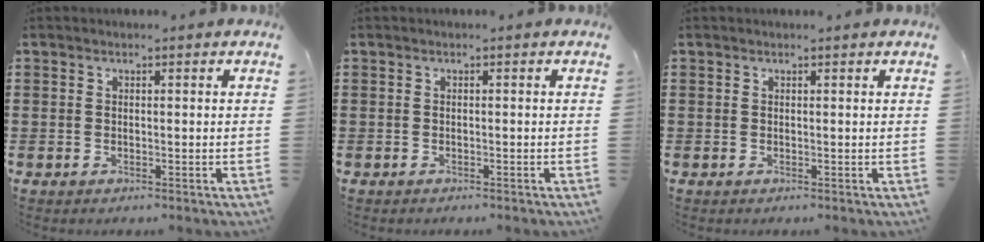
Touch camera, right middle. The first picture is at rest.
{"total": 0.0}
{"total": 0.0}